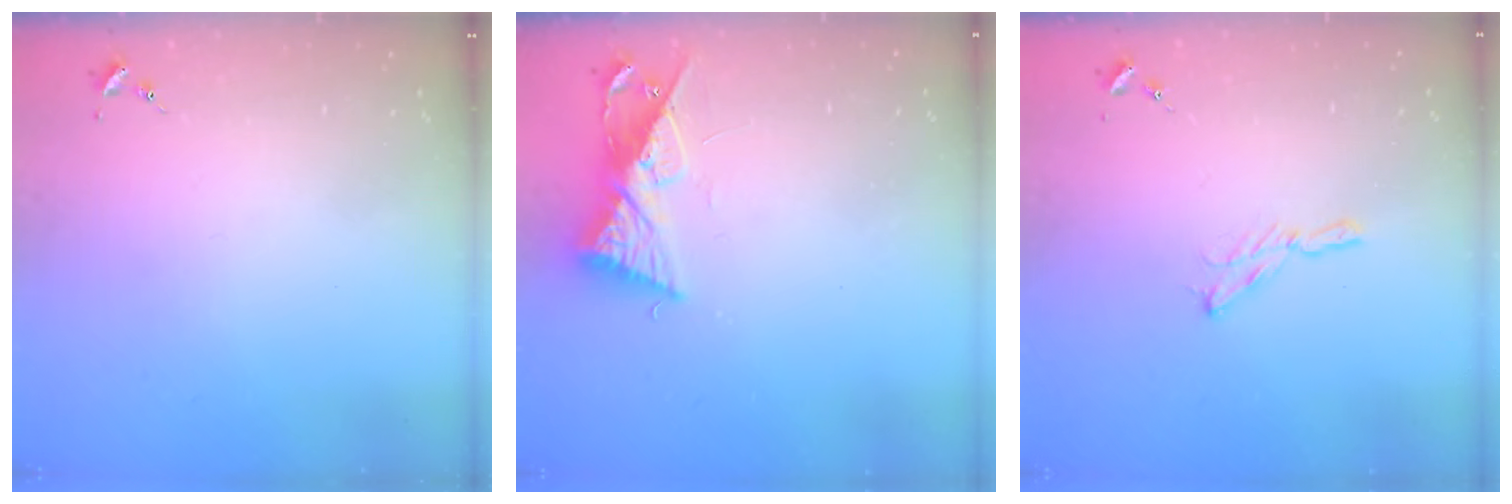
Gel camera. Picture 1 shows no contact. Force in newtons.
{"total": 9.7, "press": 9.7, "slide": 0.6}
{"total": 4.9, "press": 4.8, "slide": 0.2}